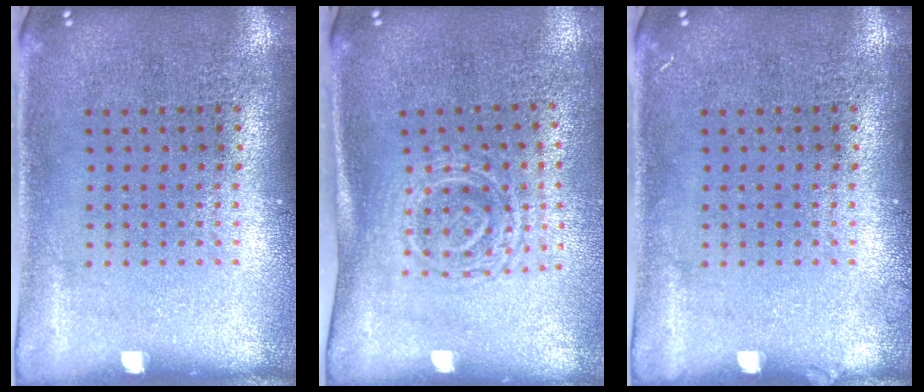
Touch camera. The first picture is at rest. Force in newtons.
{"total": 1.7, "press": 1.3, "slide": 1.1}
{"total": 0.6, "press": 0.6, "slide": 0.2}